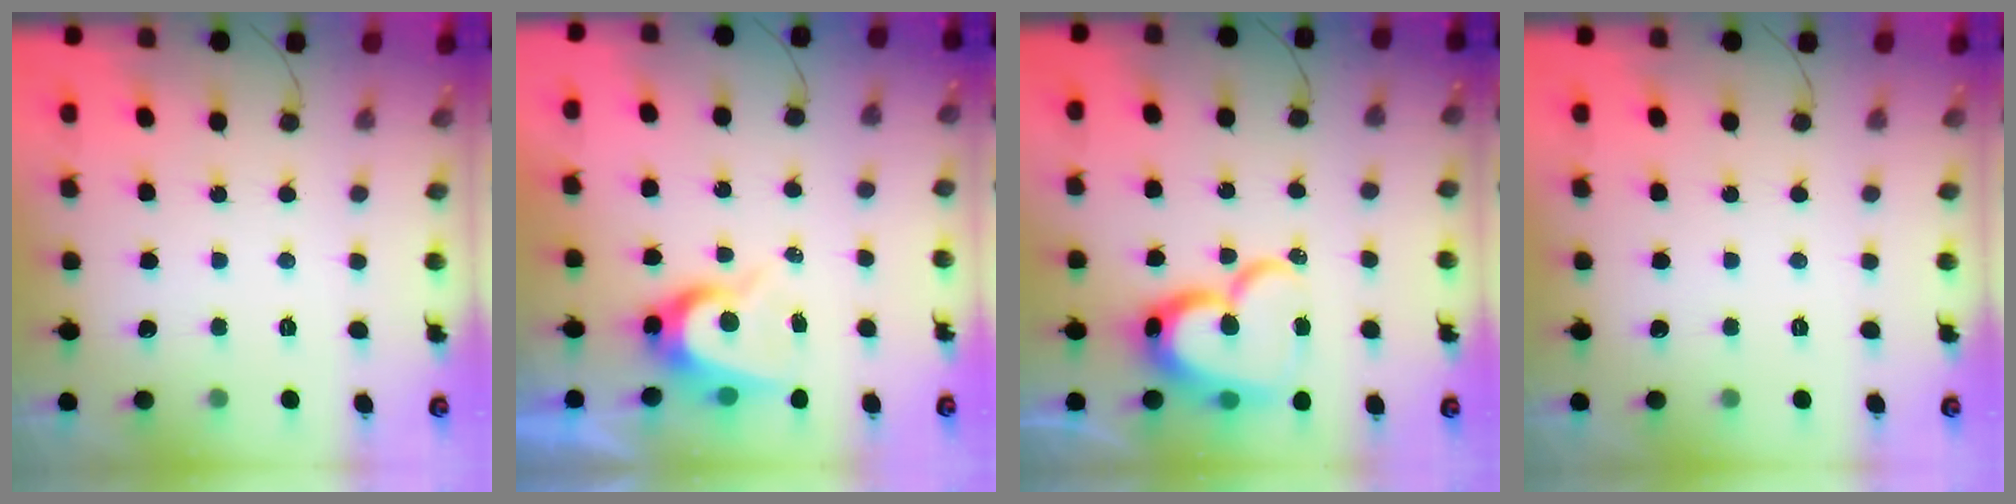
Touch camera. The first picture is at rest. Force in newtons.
{"total": 8.8, "press": 8.8, "slide": 0.4}
{"total": 19.7, "press": 19.6, "slide": 1.6}
{"total": 0.0}